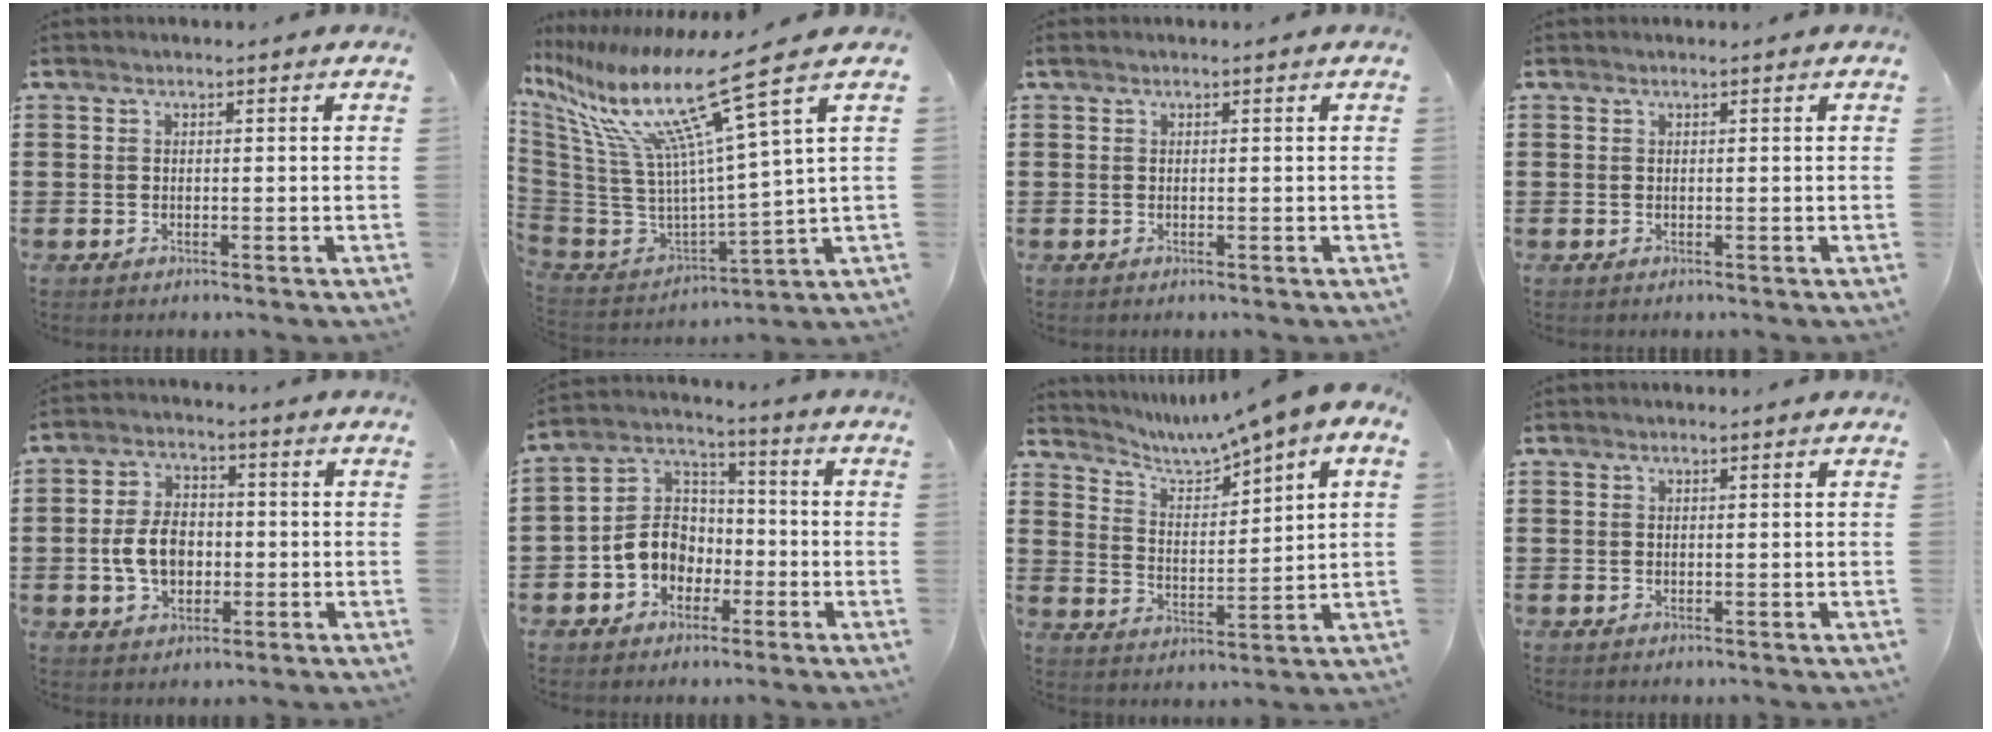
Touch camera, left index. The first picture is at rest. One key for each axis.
{"total": 17.0, "fx": 9.7, "fy": 2.4, "fz": 13.7, "tx": -0.302, "ty": -0.063, "tz": 0.144}
{"total": 0.0}
{"total": 0.0}
{"total": 6.9, "fx": -1.1, "fy": 4.7, "fz": 5.0, "tx": -0.107, "ty": 0.002, "tz": -0.026}
{"total": 7.4, "fx": -2.6, "fy": 6.3, "fz": 2.9, "tx": -0.093, "ty": 0.011, "tz": -0.059}
{"total": 4.8, "fx": 4.3, "fy": 0.2, "fz": 2.1, "tx": -0.065, "ty": -0.029, "tz": 0.063}
{"total": 0.0}